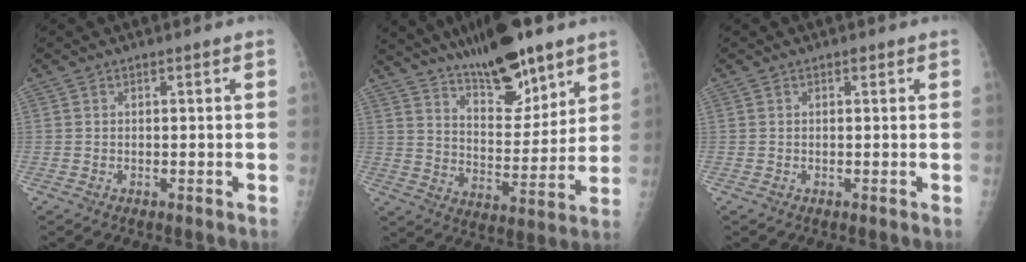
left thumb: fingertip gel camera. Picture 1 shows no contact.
{"total": 16.5, "force": [12.0, 4.9, 10.2], "torque": [-0.130, -0.073, 0.204]}
{"total": 0.6, "force": [0.4, 0.2, 0.4], "torque": [-0.004, -0.001, 0.004]}